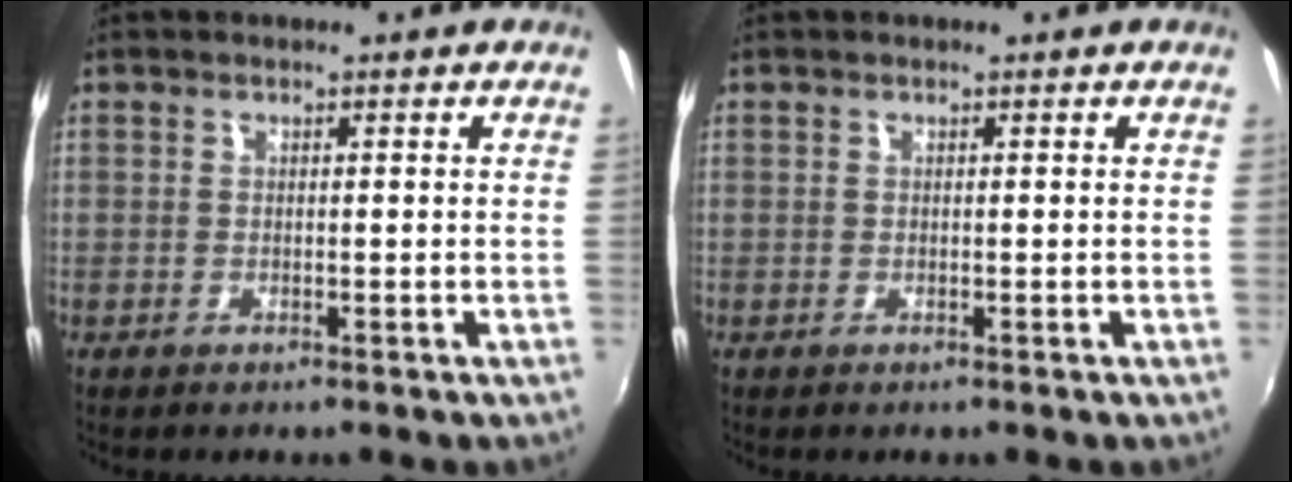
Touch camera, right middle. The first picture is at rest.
{"total": 0.0}